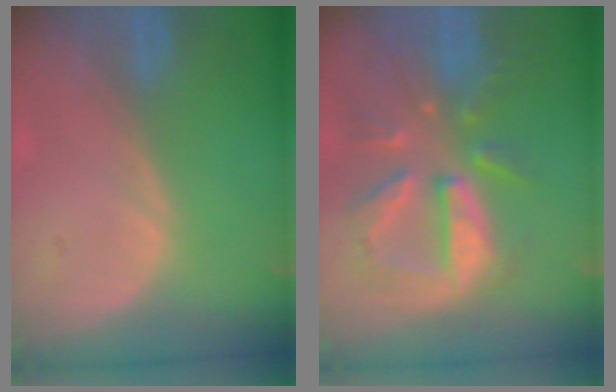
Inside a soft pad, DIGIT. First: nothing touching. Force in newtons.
{"total": 10.8, "press": 9.5, "slide": 5.1}